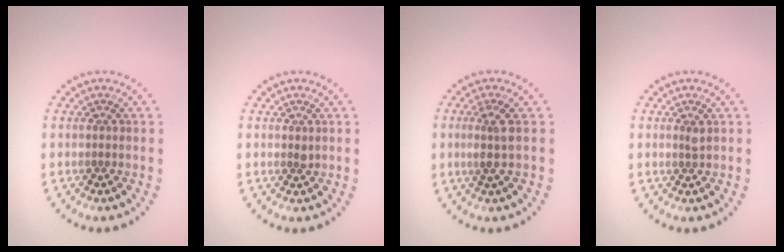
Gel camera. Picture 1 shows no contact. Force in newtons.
{"total": 0.5, "press": 0.4, "slide": 0.3}
{"total": 2.0, "press": 1.6, "slide": 1.3}
{"total": 0.8, "press": 0.5, "slide": 0.6}